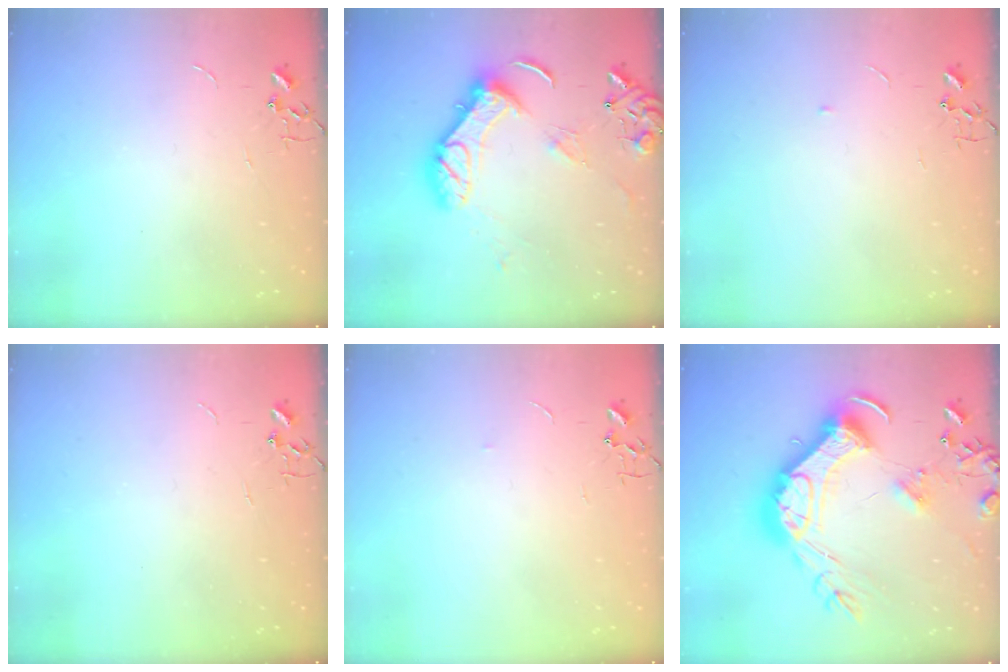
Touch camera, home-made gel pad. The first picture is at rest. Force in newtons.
{"total": 15.2, "press": 15.1, "slide": 2.4}
{"total": 4.0, "press": 4.0, "slide": 0.6}
{"total": 0.0}
{"total": 2.6, "press": 2.5, "slide": 0.4}
{"total": 27.8, "press": 27.6, "slide": 3.0}